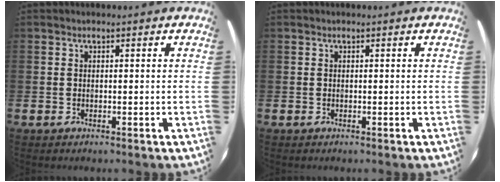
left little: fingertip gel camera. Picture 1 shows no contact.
{"total": 0.0}